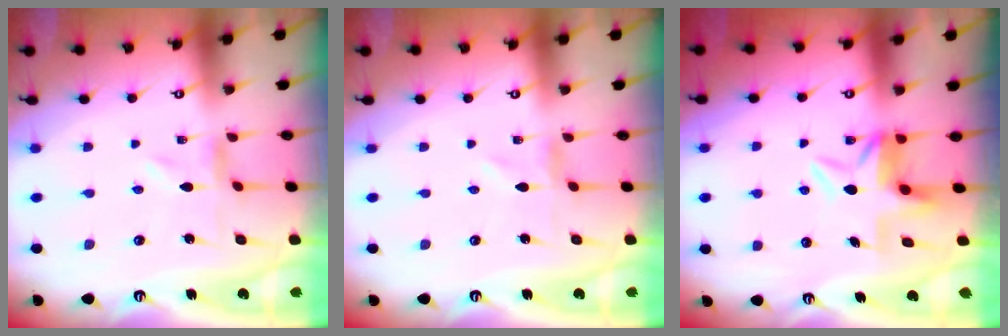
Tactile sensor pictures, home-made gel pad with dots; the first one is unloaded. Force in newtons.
{"total": 1.1, "press": 1.1, "slide": 0.2}
{"total": 6.4, "press": 6.2, "slide": 1.5}